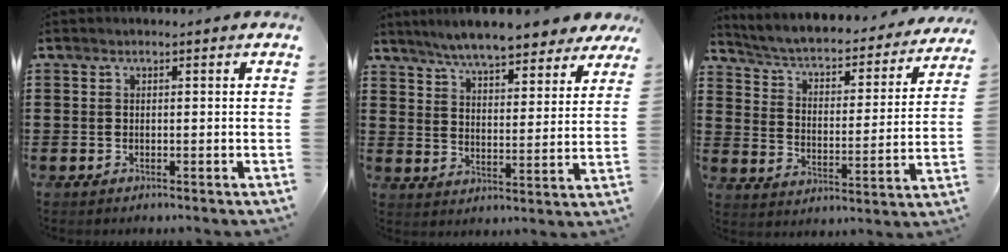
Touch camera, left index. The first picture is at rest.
{"total": 7.0, "force": [6.6, 0.4, 2.2], "torque": [-0.071, -0.031, 0.118]}
{"total": 3.6, "force": [3.1, 0.6, 1.6], "torque": [-0.051, -0.034, 0.043]}